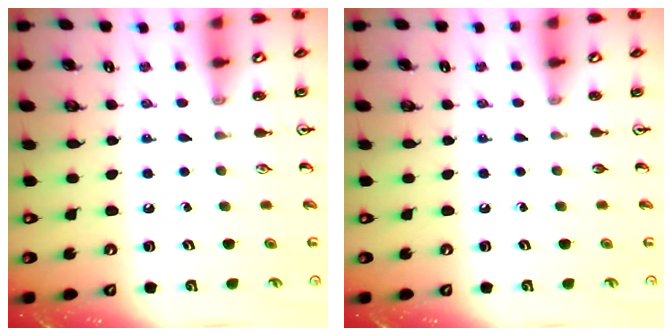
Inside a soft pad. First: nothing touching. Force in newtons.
{"total": 0.0}